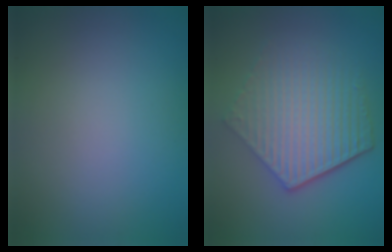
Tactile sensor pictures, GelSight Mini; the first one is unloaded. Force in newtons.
{"total": 6.2, "press": 4.5, "slide": 4.3}